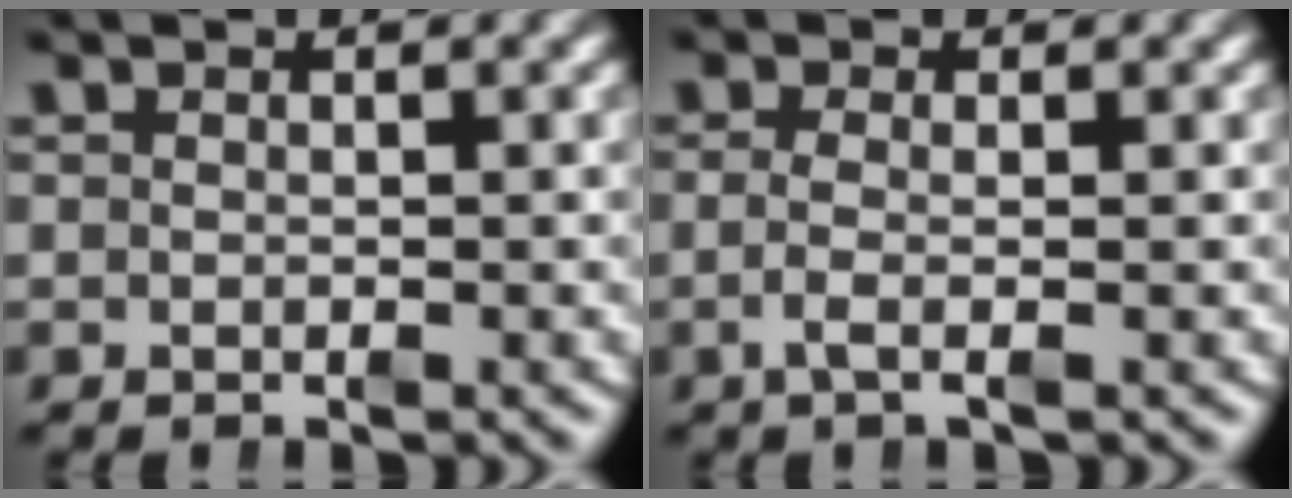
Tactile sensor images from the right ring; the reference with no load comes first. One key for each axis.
{"total": 1.9, "fx": -0.7, "fy": -0.2, "fz": 1.8, "tx": -0.047, "ty": -0.017, "tz": -0.008}